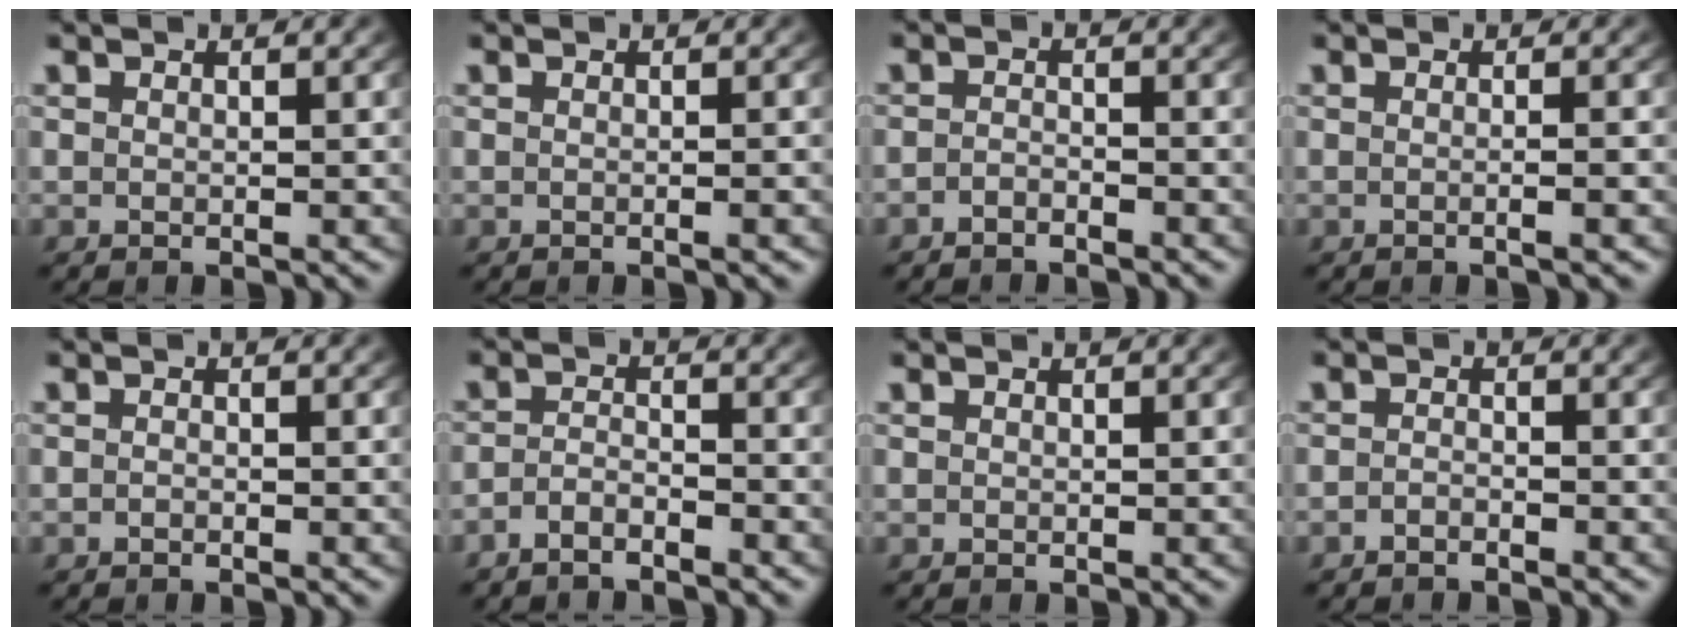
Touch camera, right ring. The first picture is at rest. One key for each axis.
{"total": 0.5, "fx": -0.3, "fy": -0.3, "fz": 0.4, "tx": -0.008, "ty": 0.003, "tz": -0.008}
{"total": 1.9, "fx": -1.9, "fy": 0.3, "fz": 0.1, "tx": -0.006, "ty": -0.009, "tz": -0.032}
{"total": 1.1, "fx": -0.5, "fy": -0.5, "fz": 0.9, "tx": -0.019, "ty": -0.001, "tz": -0.010}
{"total": 0.6, "fx": -0.5, "fy": -0.1, "fz": 0.1, "tx": -0.006, "ty": -0.005, "tz": -0.007}
{"total": 2.9, "fx": -2.7, "fy": 0.8, "fz": 0.8, "tx": -0.013, "ty": -0.008, "tz": -0.047}
{"total": 0.0}
{"total": 1.5, "fx": -1.4, "fy": 0.2, "fz": 0.1, "tx": -0.007, "ty": -0.008, "tz": -0.025}